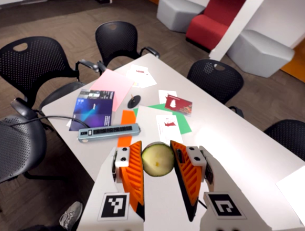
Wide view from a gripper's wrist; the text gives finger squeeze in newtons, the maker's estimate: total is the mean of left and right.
{"total": 12.3, "left": 12.6, "right": 12.1}